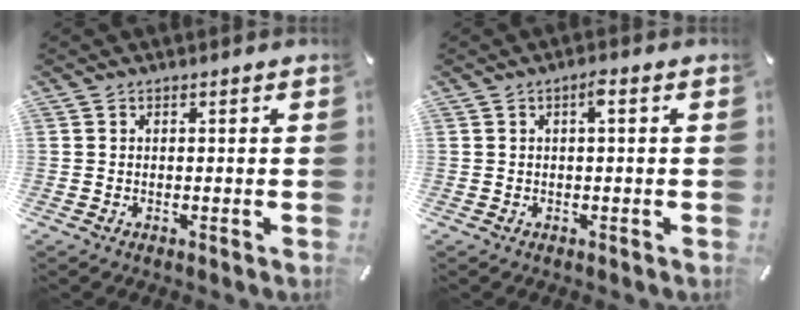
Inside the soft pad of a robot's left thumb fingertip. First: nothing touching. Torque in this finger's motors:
{"motor_torque": [0.50, 0.48, -0.04, -0.02, 0.13]}